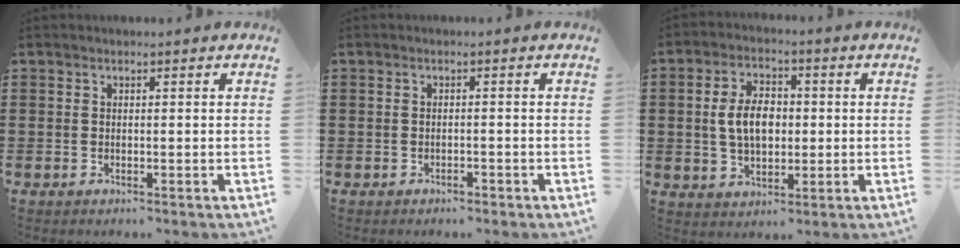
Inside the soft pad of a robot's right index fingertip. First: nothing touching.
{"total": 1.0, "force": [-0.9, 0.1, 0.2], "torque": [-0.009, -0.005, -0.018]}
{"total": 6.9, "force": [0.1, 4.3, 5.4], "torque": [-0.105, 0.005, -0.009]}